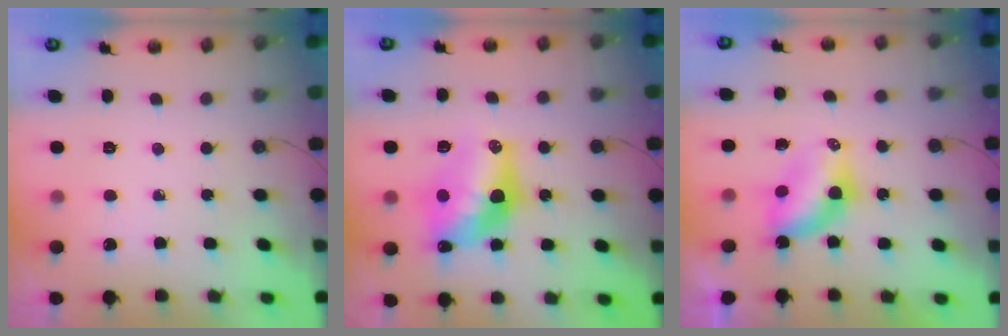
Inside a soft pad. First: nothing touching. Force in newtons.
{"total": 14.3, "press": 14.3, "slide": 0.8}
{"total": 6.7, "press": 6.7, "slide": 0.3}